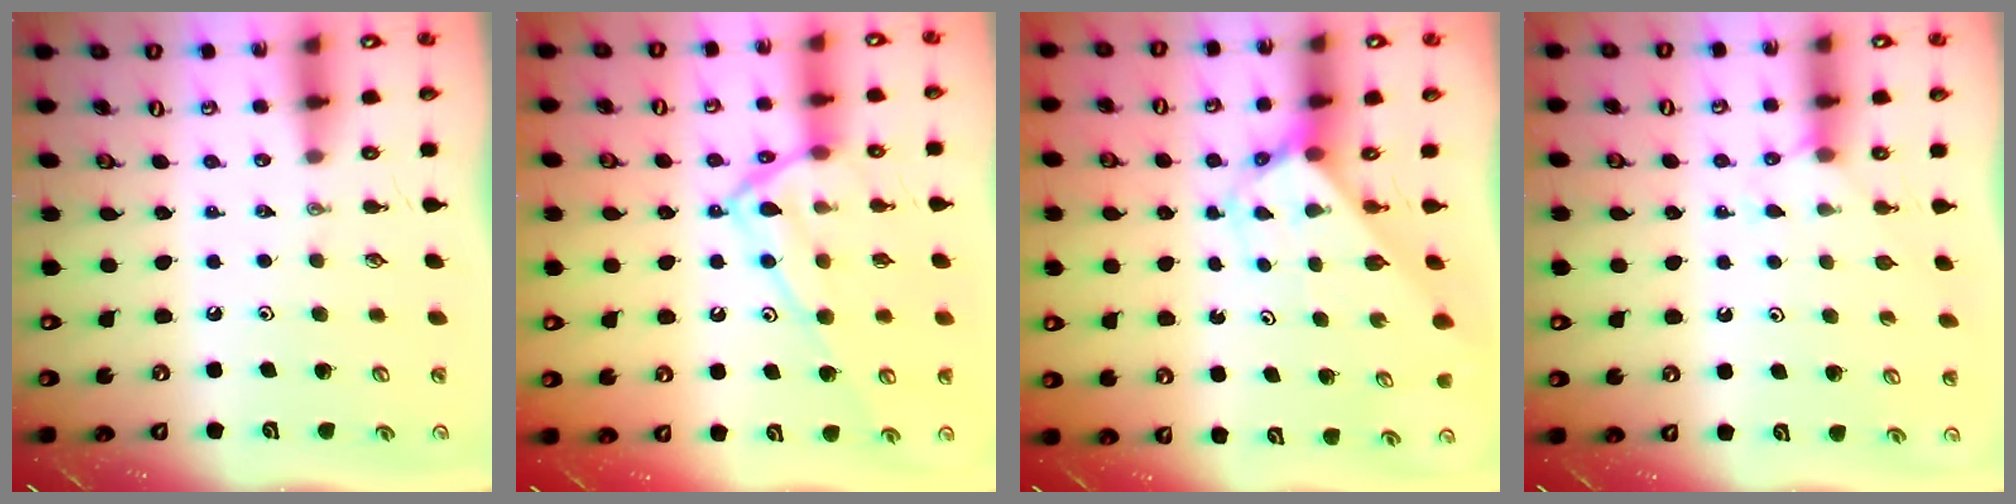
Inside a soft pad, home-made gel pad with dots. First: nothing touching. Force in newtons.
{"total": 17.6, "press": 17.6, "slide": 1.4}
{"total": 2.8, "press": 2.8, "slide": 0.2}
{"total": 5.2, "press": 5.2, "slide": 0.6}